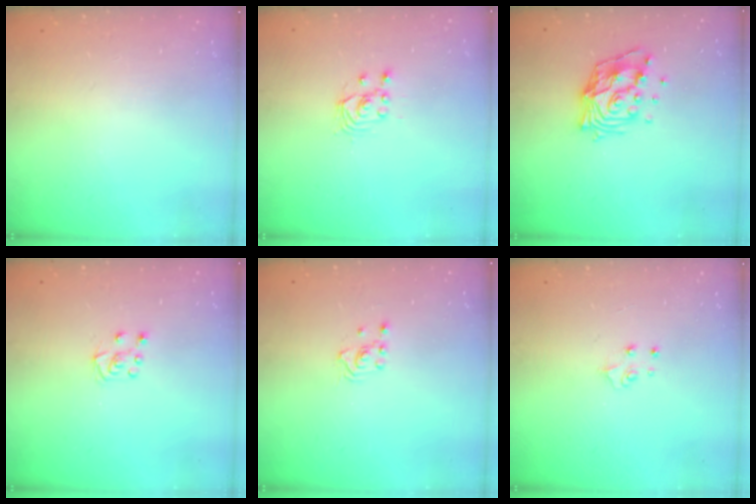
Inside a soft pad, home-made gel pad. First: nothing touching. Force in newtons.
{"total": 2.7, "press": 2.7, "slide": 0.2}
{"total": 13.4, "press": 13.4, "slide": 1.1}
{"total": 4.9, "press": 4.9, "slide": 0.6}
{"total": 2.0, "press": 2.0, "slide": 0.2}
{"total": 4.5, "press": 4.4, "slide": 1.0}